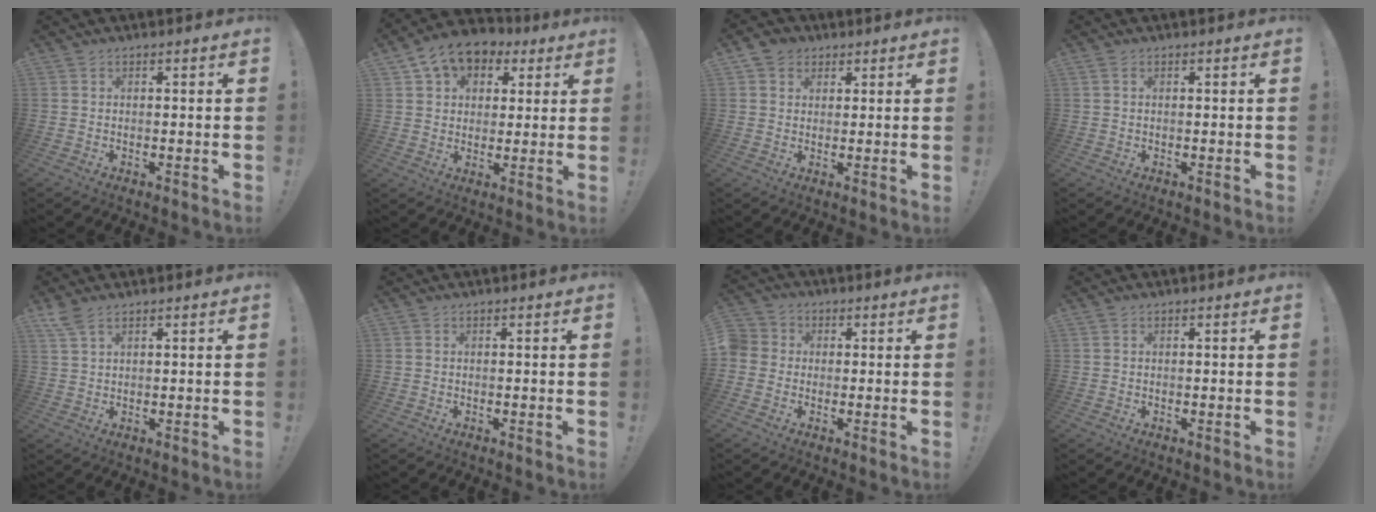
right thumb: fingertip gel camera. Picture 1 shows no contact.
{"total": 9.5, "force": [5.2, 7.1, 3.5], "torque": [-0.059, -0.028, 0.103]}
{"total": 4.8, "force": [2.4, 4.0, 1.2], "torque": [-0.020, -0.003, 0.046]}
{"total": 0.8, "force": [0.4, 0.4, 0.6], "torque": [-0.016, 0.003, 0.008]}
{"total": 4.1, "force": [2.9, 1.3, 2.5], "torque": [-0.055, -0.008, 0.055]}
{"total": 0.0}
{"total": 4.4, "force": [-0.7, 4.1, 1.5], "torque": [-0.032, 0.013, -0.012]}
{"total": 0.0}